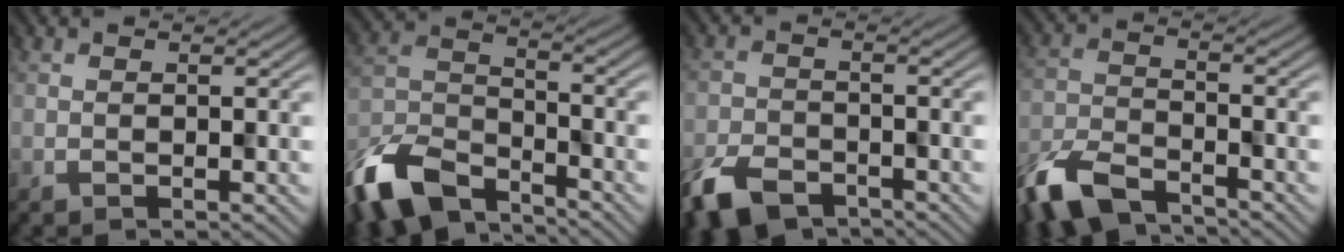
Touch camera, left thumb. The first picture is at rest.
{"total": 11.3, "force": [-10.1, 3.4, 3.6], "torque": [-0.082, -0.013, -0.183]}
{"total": 6.8, "force": [-6.1, 2.4, 1.9], "torque": [-0.046, -0.016, -0.094]}
{"total": 8.5, "force": [-7.9, 1.8, 2.4], "torque": [-0.060, -0.014, -0.137]}